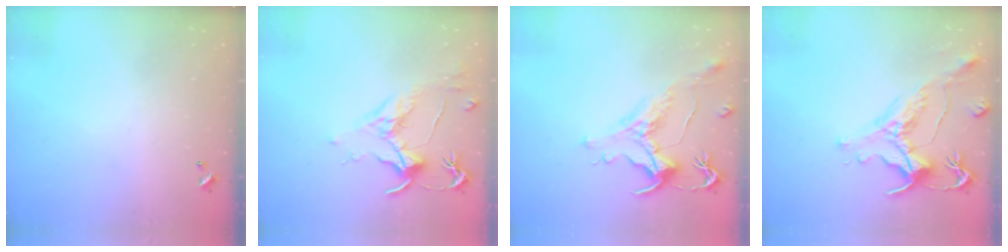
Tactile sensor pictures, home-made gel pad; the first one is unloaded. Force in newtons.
{"total": 1.8, "press": 1.6, "slide": 0.9}
{"total": 1.7, "press": 1.1, "slide": 1.3}
{"total": 1.6, "press": 0.9, "slide": 1.3}